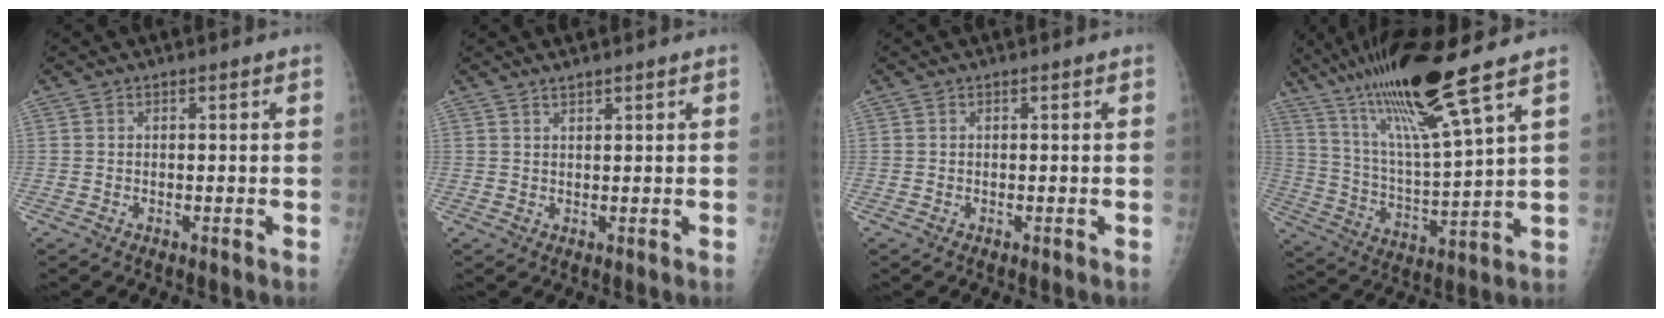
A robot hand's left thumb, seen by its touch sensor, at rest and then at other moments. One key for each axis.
{"total": 1.5, "fx": 1.3, "fy": 0.1, "fz": 0.8, "tx": -0.006, "ty": -0.005, "tz": 0.025}
{"total": 0.0}
{"total": 18.9, "fx": 12.7, "fy": 0.8, "fz": 14.0, "tx": -0.244, "ty": -0.055, "tz": 0.238}